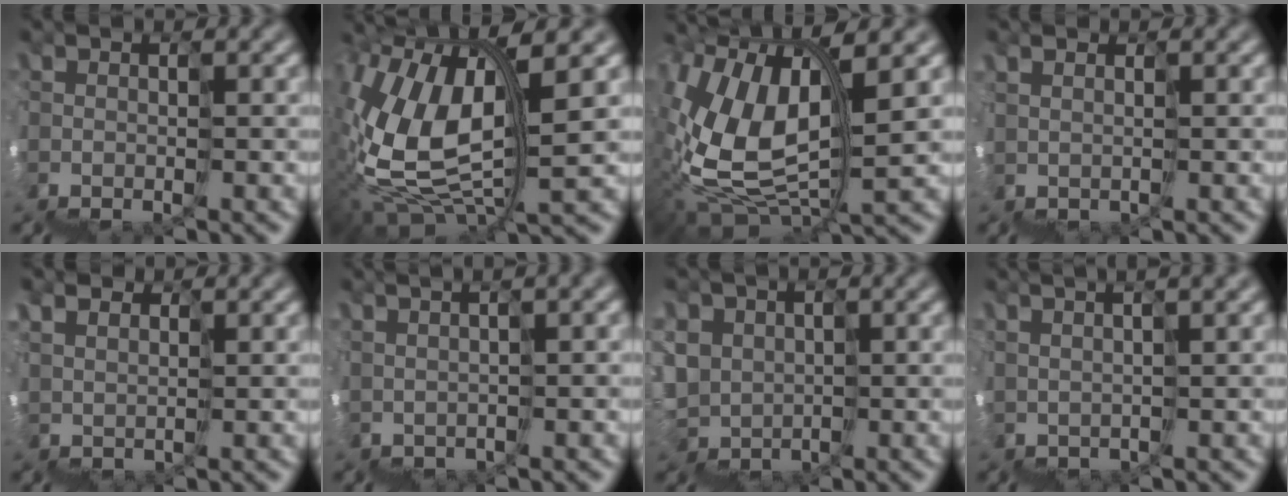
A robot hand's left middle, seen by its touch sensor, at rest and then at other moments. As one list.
[{"total": 6.5, "force": [3.3, 2.1, 5.1], "torque": [-0.141, 0.029, 0.050]}, {"total": 6.6, "force": [4.5, 1.8, 4.5], "torque": [-0.129, 0.037, 0.073]}, {"total": 3.7, "force": [2.1, -1.6, -2.6], "torque": [0.040, 0.029, 0.023]}, {"total": 5.0, "force": [3.3, -1.7, -3.3], "torque": [0.046, 0.039, 0.046]}, {"total": 4.4, "force": [3.3, 0.0, 2.9], "torque": [-0.027, 0.056, 0.065]}, {"total": 3.0, "force": [1.4, 0.9, -2.5], "torque": [0.028, 0.029, 0.008]}, {"total": 4.8, "force": [4.5, -1.2, 1.1], "torque": [0.021, 0.053, 0.068]}]